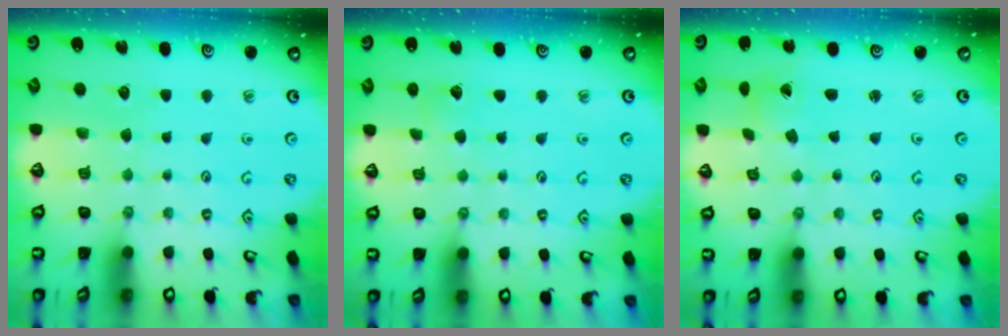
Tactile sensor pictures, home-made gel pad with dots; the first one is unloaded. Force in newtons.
{"total": 2.7, "press": 2.7, "slide": 0.3}
{"total": 0.5, "press": 0.5, "slide": 0.1}